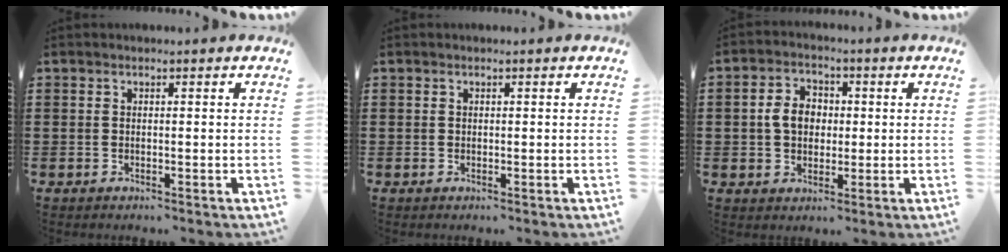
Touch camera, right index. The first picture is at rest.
{"total": 0.0}
{"total": 5.5, "force": [0.1, 4.2, 3.5], "torque": [-0.084, 0.014, -0.005]}